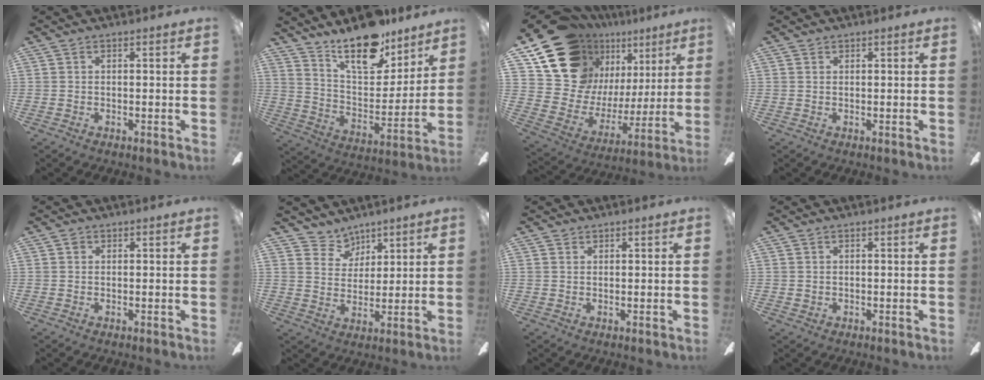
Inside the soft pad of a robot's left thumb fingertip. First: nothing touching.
{"total": 18.6, "force": [14.7, 6.9, 8.9], "torque": [-0.156, -0.095, 0.257]}
{"total": 19.7, "force": [13.0, 13.1, 6.7], "torque": [-0.132, -0.084, 0.267]}
{"total": 0.5, "force": [0.4, 0.3, 0.1], "torque": [-0.003, 0.003, 0.007]}
{"total": 0.8, "force": [0.2, 0.7, 0.3], "torque": [-0.006, 0.005, 0.003]}
{"total": 6.8, "force": [5.5, 3.9, -0.1], "torque": [-0.006, -0.039, 0.103]}
{"total": 0.7, "force": [0.6, 0.5, 0.1], "torque": [-0.003, 0.002, 0.011]}
{"total": 0.8, "force": [0.3, 0.7, 0.2], "torque": [-0.004, 0.006, 0.004]}